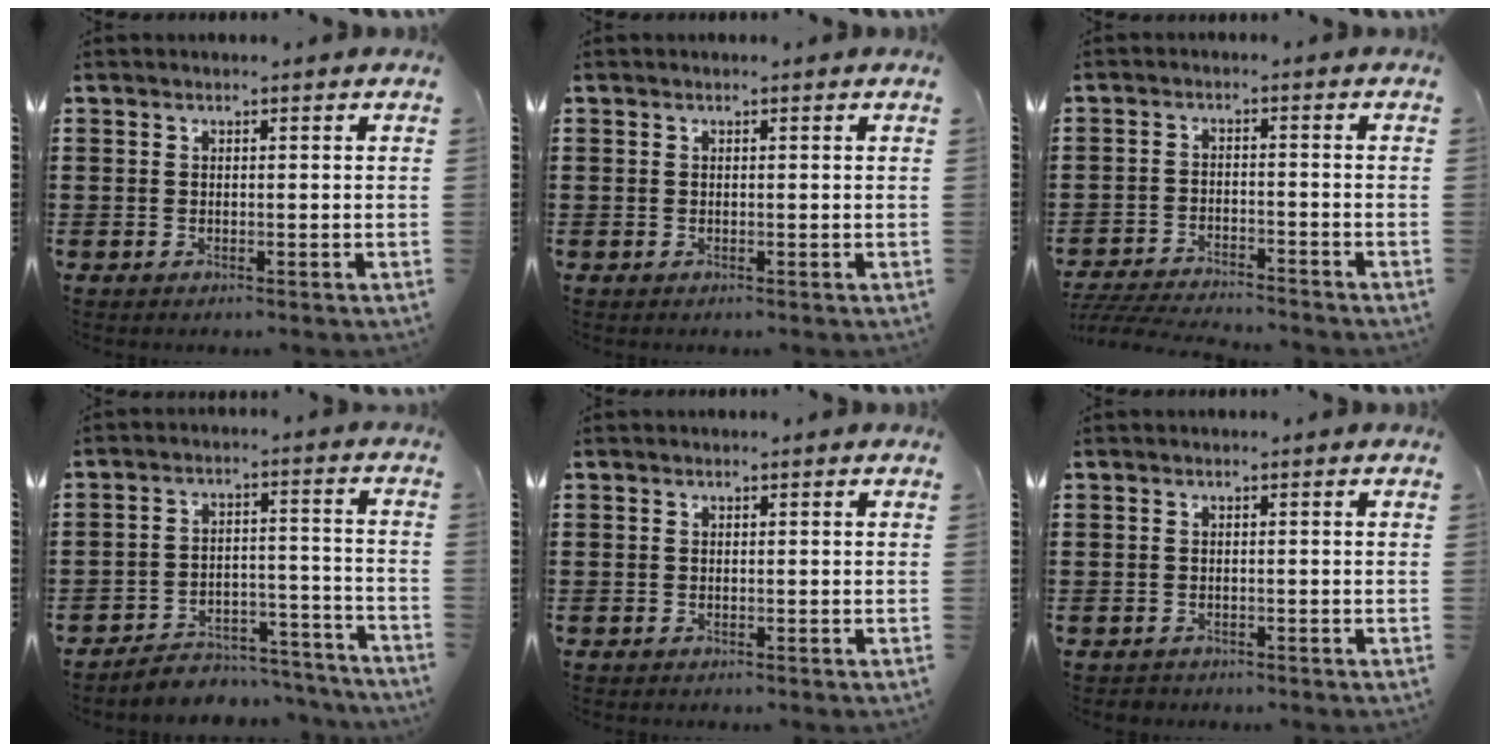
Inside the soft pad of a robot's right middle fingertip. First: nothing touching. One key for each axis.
{"total": 0.0}
{"total": 4.5, "fx": -4.4, "fy": 0.2, "fz": 0.8, "tx": -0.028, "ty": -0.004, "tz": -0.095}
{"total": 5.1, "fx": -5.0, "fy": 1.0, "fz": 0.5, "tx": -0.010, "ty": 0.013, "tz": -0.102}
{"total": 0.0}
{"total": 0.7, "fx": -0.6, "fy": 0.3, "fz": 0.0, "tx": -0.002, "ty": 0.001, "tz": -0.014}